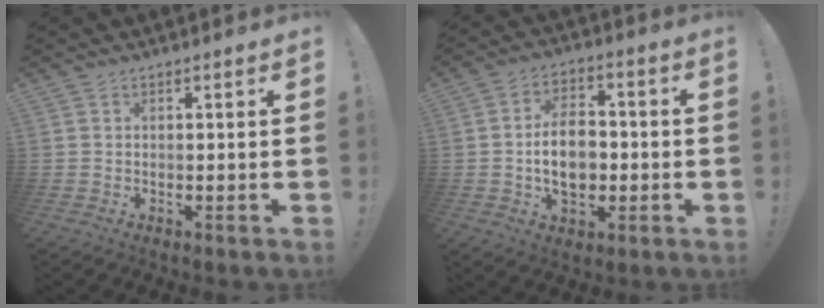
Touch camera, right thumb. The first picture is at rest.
{"total": 13.1, "force": [-1.3, 8.9, 9.5], "torque": [-0.166, 0.010, -0.025]}